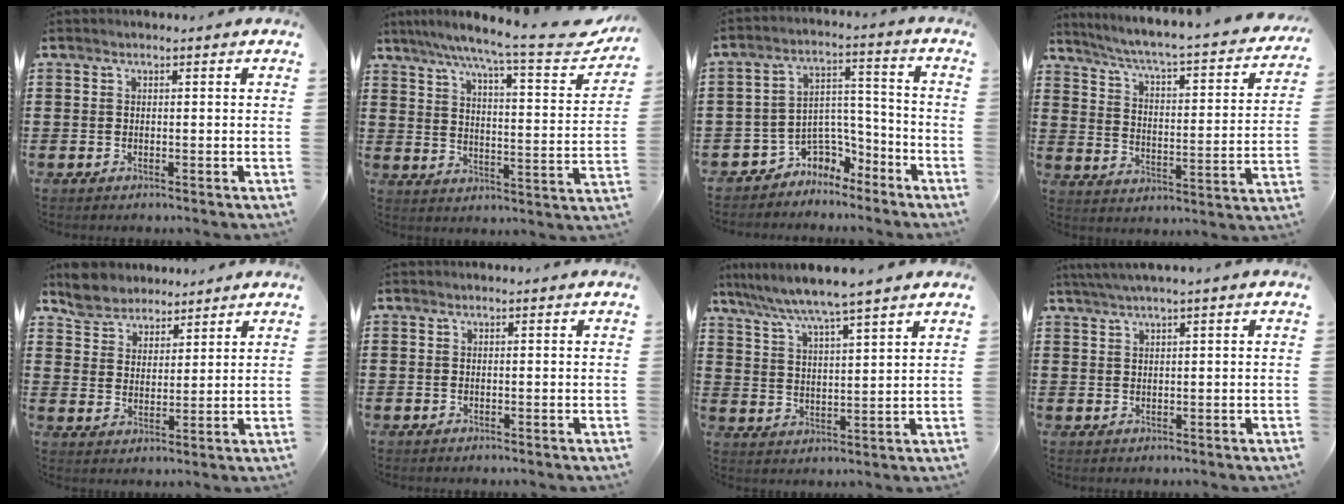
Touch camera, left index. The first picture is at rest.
{"total": 8.8, "force": [7.1, 0.2, 5.2], "torque": [-0.113, -0.051, 0.110]}
{"total": 5.9, "force": [-4.8, 3.3, 0.8], "torque": [-0.022, 0.017, -0.096]}
{"total": 3.7, "force": [3.0, -0.1, 2.2], "torque": [-0.062, -0.037, 0.037]}
{"total": 5.6, "force": [5.1, 2.3, 0.2], "torque": [-0.029, -0.005, 0.097]}
{"total": 0.0}
{"total": 5.6, "force": [5.0, -1.1, 2.2], "torque": [-0.064, -0.030, 0.081]}
{"total": 1.9, "force": [1.2, -0.3, 1.4], "torque": [-0.026, 0.000, 0.022]}